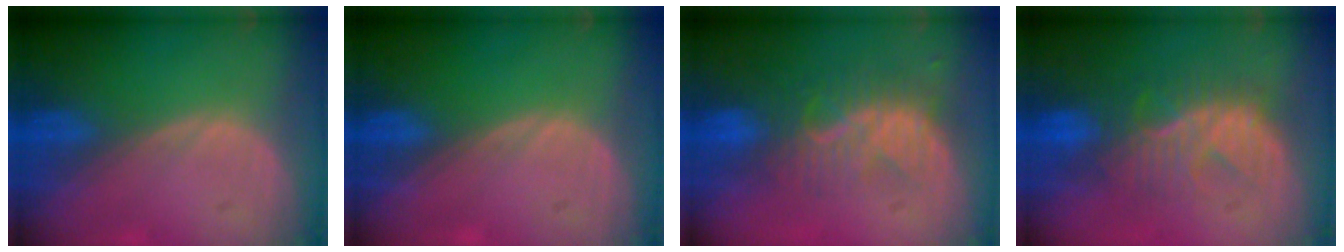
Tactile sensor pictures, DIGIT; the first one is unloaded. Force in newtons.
{"total": 0.0}
{"total": 8.6, "press": 7.7, "slide": 3.6}
{"total": 8.3, "press": 8.2, "slide": 1.5}